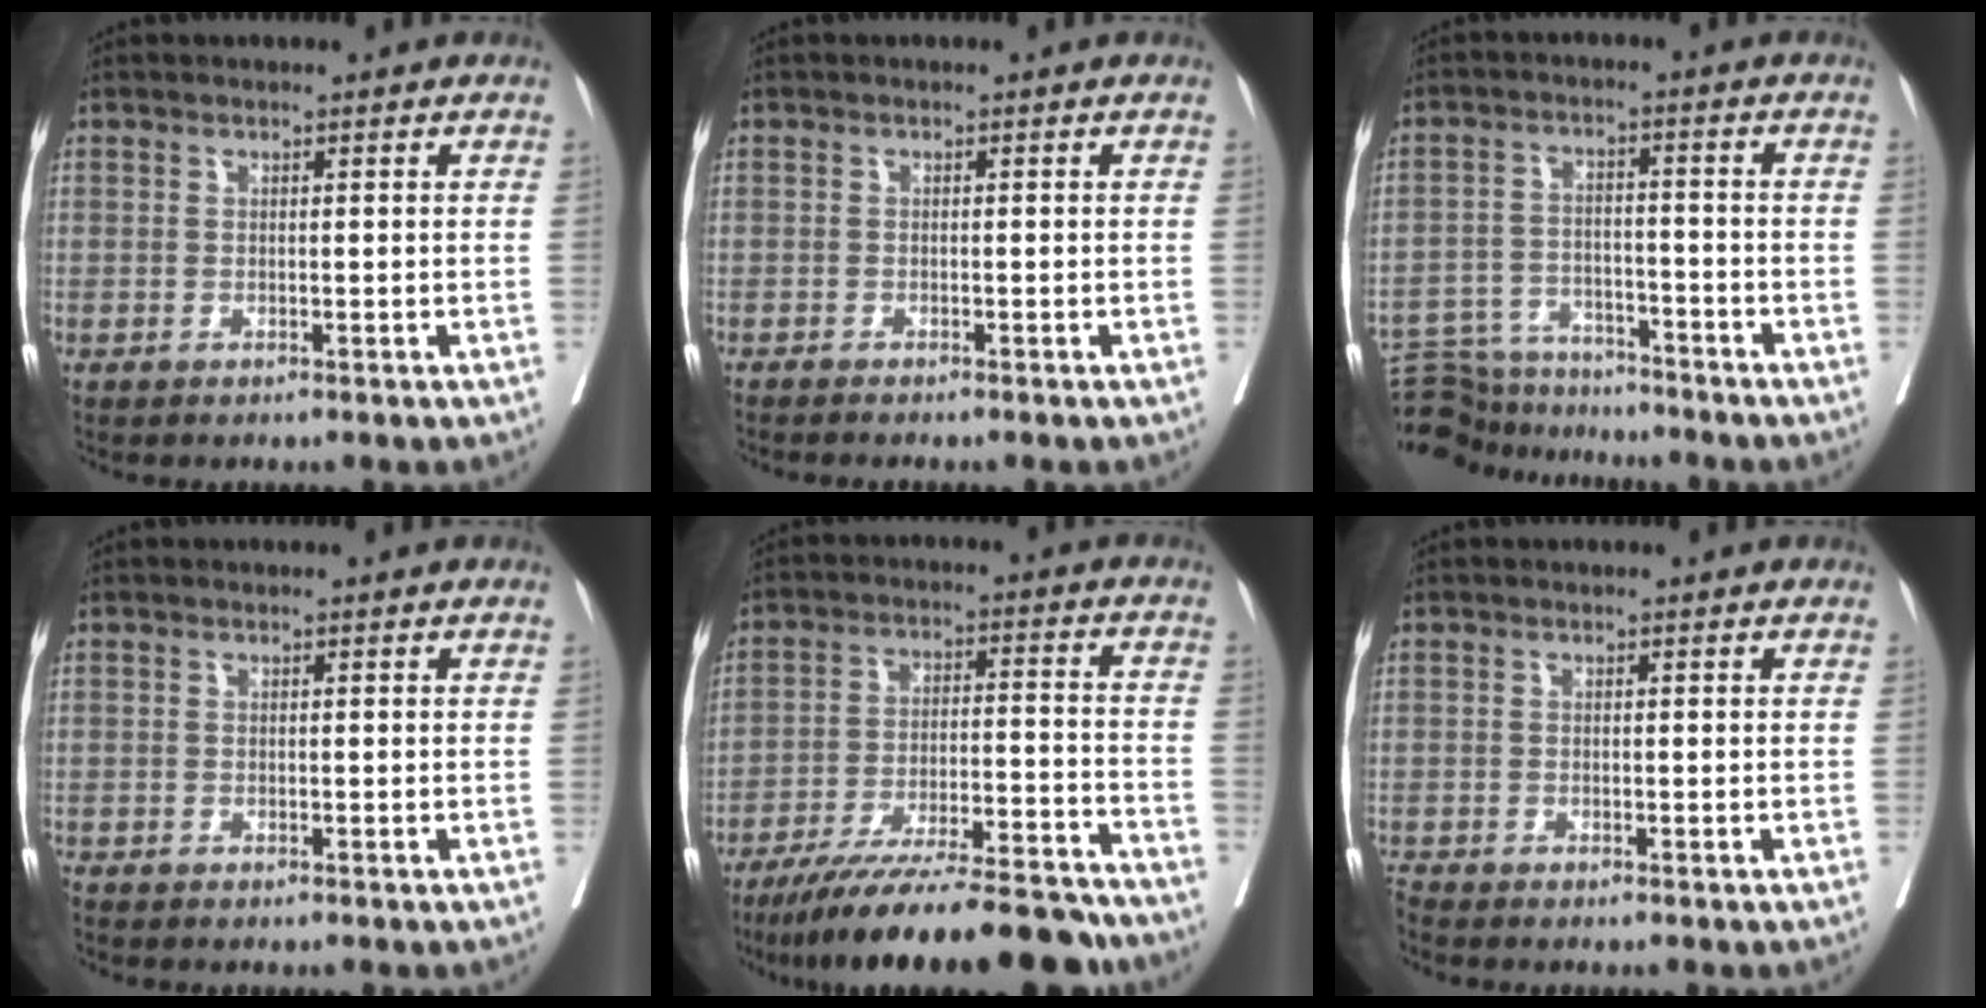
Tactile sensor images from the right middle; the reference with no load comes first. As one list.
[{"total": 1.8, "force": [-1.6, 0.0, 0.8], "torque": [-0.015, -0.003, -0.022]}, {"total": 11.0, "force": [-10.8, 2.1, 1.3], "torque": [-0.024, 0.015, -0.171]}, {"total": 0.7, "force": [-0.7, 0.1, 0.1], "torque": [-0.010, -0.003, -0.018]}, {"total": 21.7, "force": [-19.3, 2.0, 9.7], "torque": [-0.131, -0.014, -0.291]}, {"total": 1.2, "force": [-1.2, -0.2, 0.0], "torque": [-0.007, -0.007, -0.026]}]